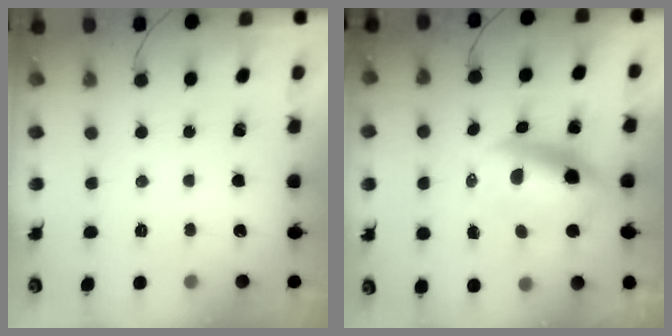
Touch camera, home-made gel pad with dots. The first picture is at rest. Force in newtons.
{"total": 8.8, "press": 8.4, "slide": 2.5}